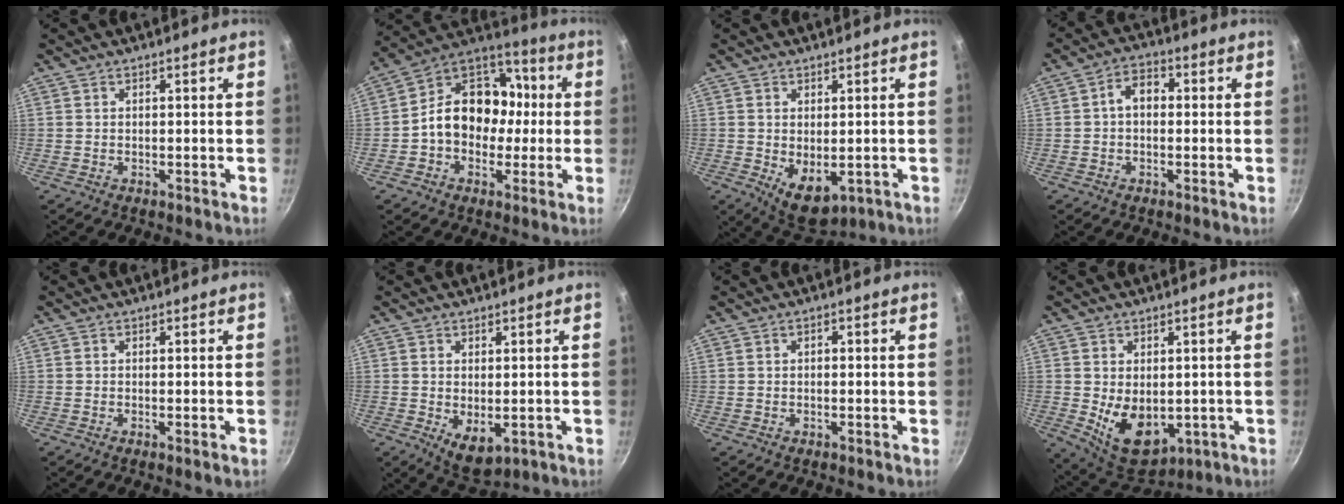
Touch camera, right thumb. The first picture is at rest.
{"total": 16.7, "force": [-0.6, 12.6, 11.0], "torque": [-0.133, 0.045, -0.018]}
{"total": 6.9, "force": [-1.2, 3.8, 5.7], "torque": [-0.078, -0.009, 0.001]}
{"total": 5.2, "force": [0.2, 3.5, 3.8], "torque": [-0.053, 0.021, -0.004]}
{"total": 1.1, "force": [-0.4, 0.1, 1.1], "torque": [-0.017, -0.002, -0.004]}
{"total": 5.4, "force": [-1.0, 2.9, 4.4], "torque": [-0.066, -0.010, -0.001]}
{"total": 0.9, "force": [0.0, 0.6, 0.7], "torque": [-0.006, 0.004, 0.000]}
{"total": 10.7, "force": [-1.4, 6.8, 8.2], "torque": [-0.114, -0.013, 0.002]}